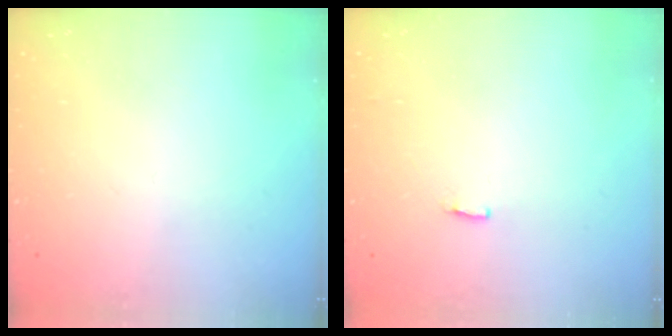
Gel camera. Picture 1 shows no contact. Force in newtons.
{"total": 3.0, "press": 2.9, "slide": 0.5}